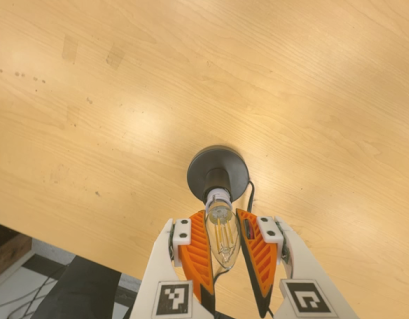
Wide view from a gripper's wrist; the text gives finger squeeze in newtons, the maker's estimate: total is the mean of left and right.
{"total": 10.5, "left": 9.3, "right": 11.6}